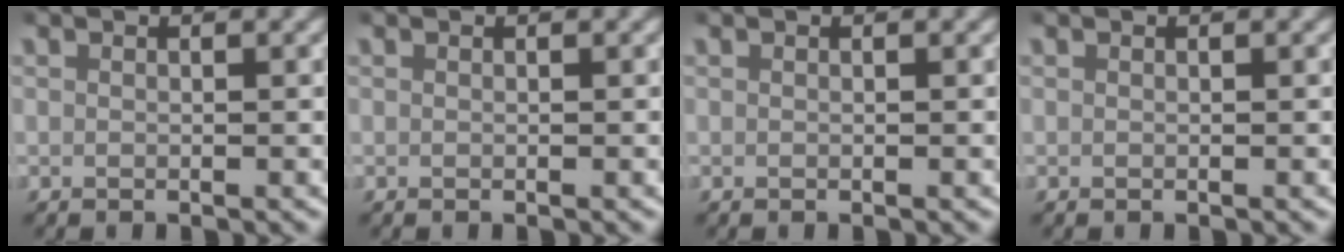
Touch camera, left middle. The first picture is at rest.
{"total": 0.0}
{"total": 0.0}
{"total": 0.0}